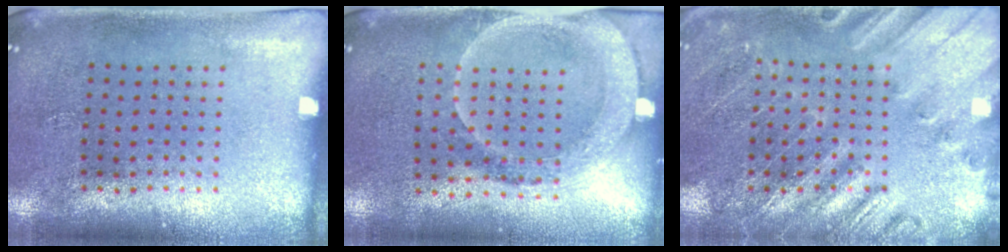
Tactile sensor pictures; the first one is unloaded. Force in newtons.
{"total": 1.9, "press": 1.7, "slide": 0.9}
{"total": 2.4, "press": 2.4, "slide": 0.3}